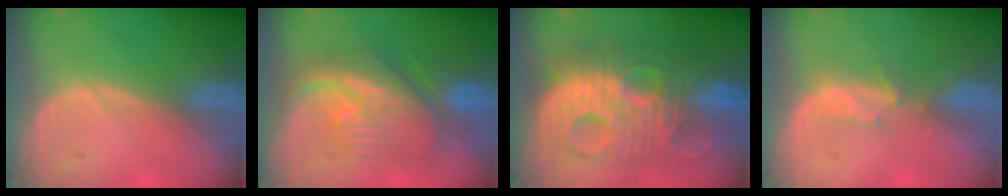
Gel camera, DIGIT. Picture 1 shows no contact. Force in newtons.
{"total": 9.0, "press": 8.9, "slide": 0.5}
{"total": 13.4, "press": 13.4, "slide": 1.0}
{"total": 2.3, "press": 2.1, "slide": 0.8}